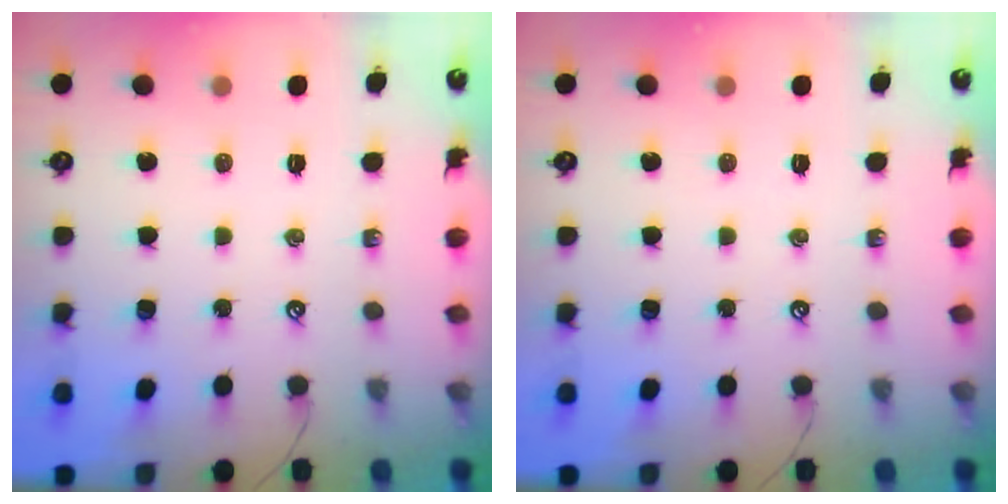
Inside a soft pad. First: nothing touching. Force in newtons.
{"total": 0.0}